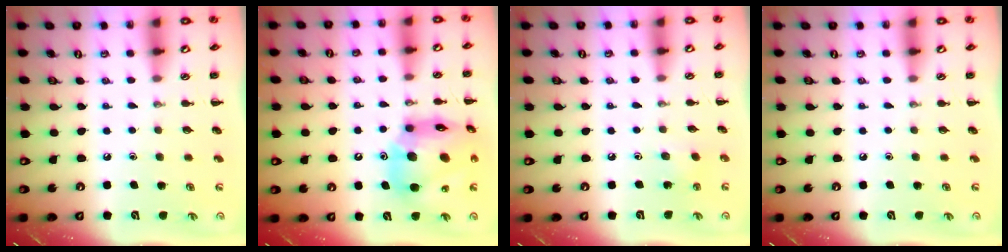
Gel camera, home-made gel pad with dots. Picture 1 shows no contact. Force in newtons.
{"total": 19.2, "press": 18.5, "slide": 5.3}
{"total": 2.9, "press": 2.7, "slide": 0.9}
{"total": 0.0}